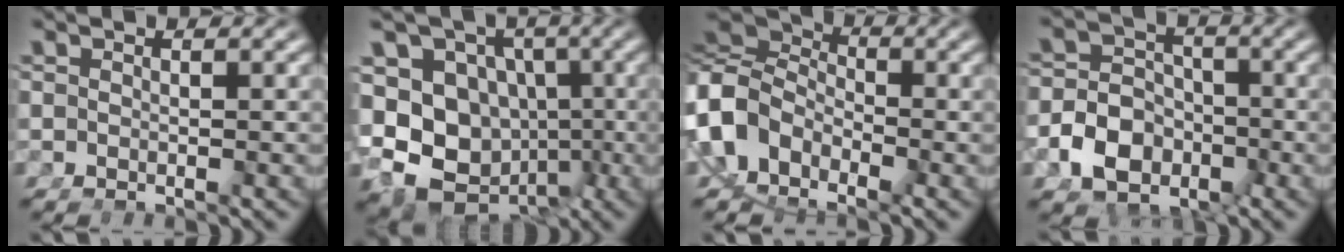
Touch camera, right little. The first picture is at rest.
{"total": 18.4, "force": [-3.8, 15.8, 8.5], "torque": [-0.198, -0.090, -0.047]}
{"total": 12.2, "force": [-1.9, 10.7, 5.6], "torque": [-0.146, -0.031, -0.038]}
{"total": 7.7, "force": [-3.3, 6.2, 3.2], "torque": [-0.059, -0.022, -0.055]}